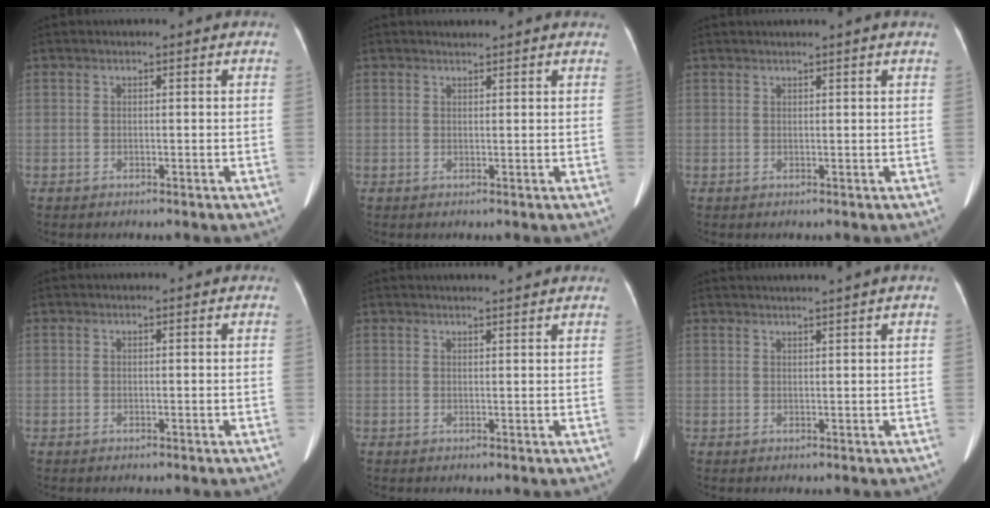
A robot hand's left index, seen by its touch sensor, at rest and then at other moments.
{"total": 1.3, "force": [1.3, -0.1, 0.1], "torque": [-0.010, 0.007, 0.020]}
{"total": 1.3, "force": [1.0, -0.6, 0.6], "torque": [-0.016, 0.003, 0.025]}
{"total": 0.0}
{"total": 0.8, "force": [0.3, -0.2, 0.7], "torque": [-0.016, 0.005, 0.009]}
{"total": 3.3, "force": [2.7, -1.2, 1.4], "torque": [-0.013, 0.013, 0.041]}